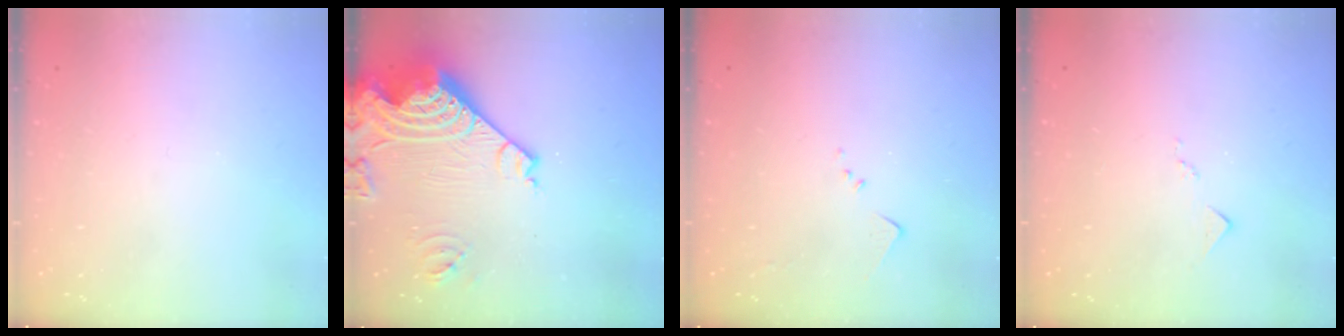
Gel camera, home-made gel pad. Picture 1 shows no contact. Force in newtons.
{"total": 20.7, "press": 20.6, "slide": 2.4}
{"total": 3.9, "press": 3.9, "slide": 0.5}
{"total": 6.3, "press": 6.3, "slide": 0.6}